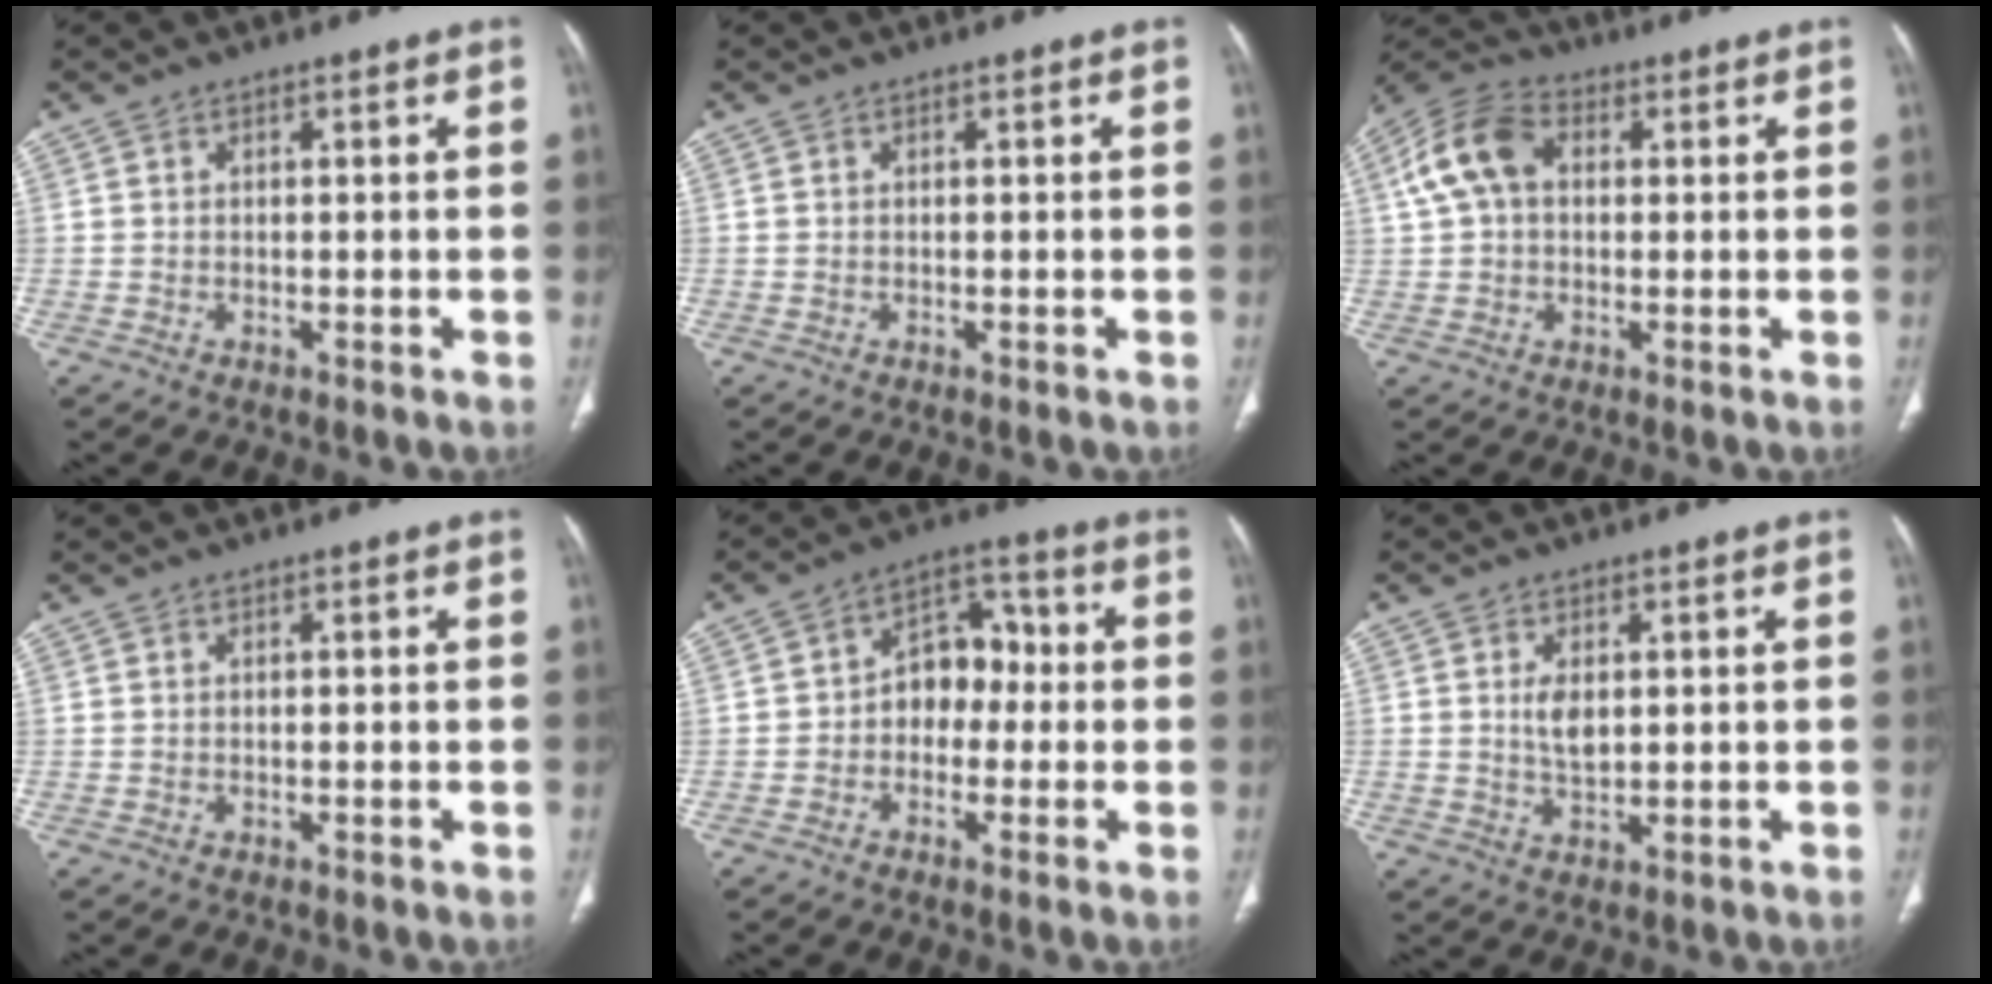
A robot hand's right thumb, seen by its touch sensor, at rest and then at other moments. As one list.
[{"total": 0.0}, {"total": 10.2, "force": [2.0, 7.2, 7.0], "torque": [-0.136, 0.027, 0.029]}, {"total": 0.0}, {"total": 8.7, "force": [-0.7, 6.4, 5.8], "torque": [-0.049, 0.039, -0.025]}, {"total": 4.1, "force": [0.8, 2.4, 3.2], "torque": [-0.055, -0.008, 0.018]}]